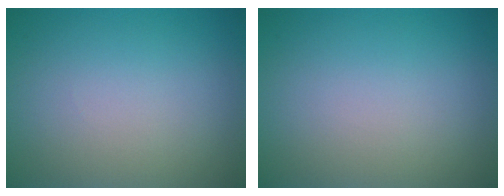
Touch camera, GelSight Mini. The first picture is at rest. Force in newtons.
{"total": 0.0}